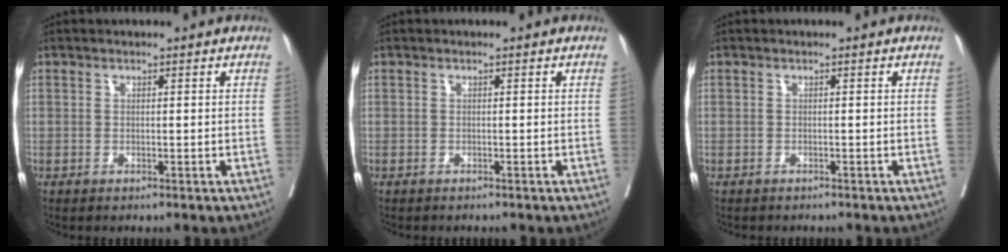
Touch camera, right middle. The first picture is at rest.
{"total": 1.2, "force": [-1.1, 0.3, 0.4], "torque": [-0.019, -0.005, -0.015]}
{"total": 2.1, "force": [-1.9, 0.6, 0.6], "torque": [-0.022, -0.006, -0.023]}